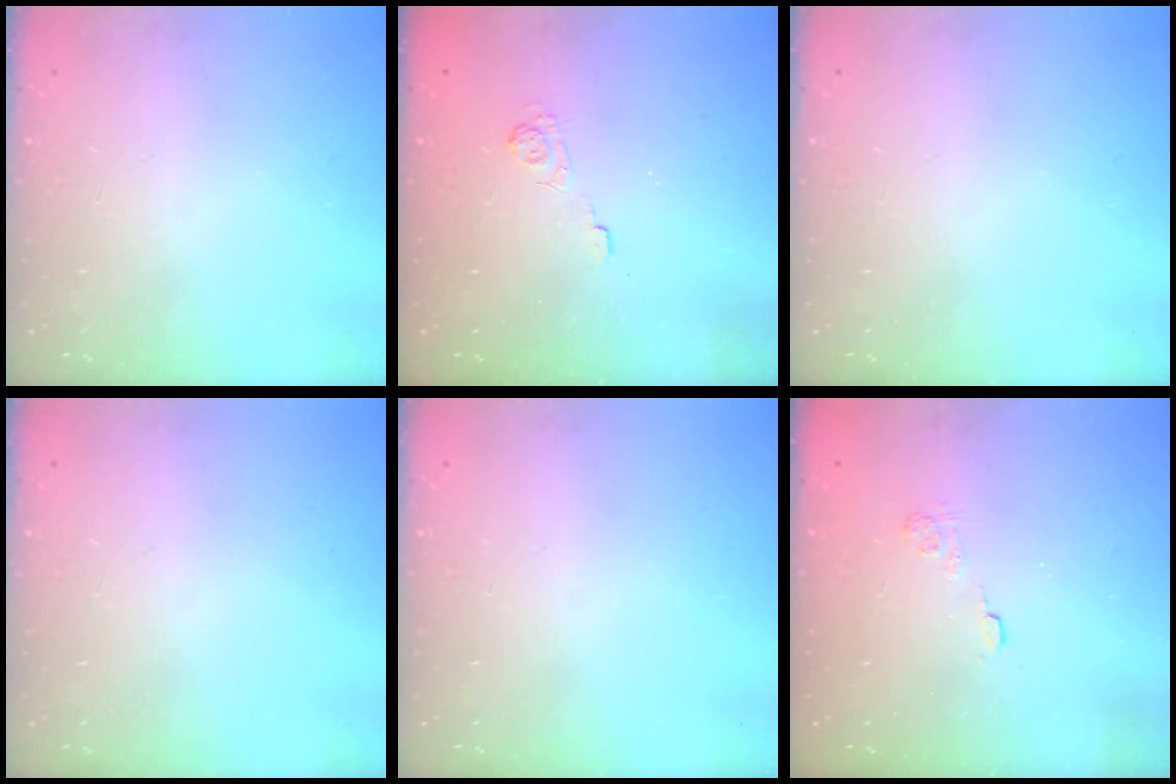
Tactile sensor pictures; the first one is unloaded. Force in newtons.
{"total": 1.9, "press": 1.3, "slide": 1.3}
{"total": 0.0}
{"total": 0.0}
{"total": 0.0}
{"total": 2.9, "press": 2.5, "slide": 1.4}